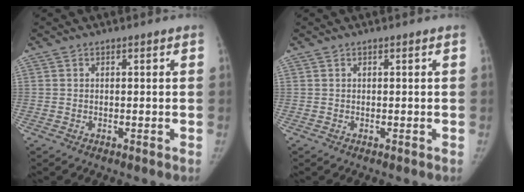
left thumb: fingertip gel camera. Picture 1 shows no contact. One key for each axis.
{"total": 0.0}